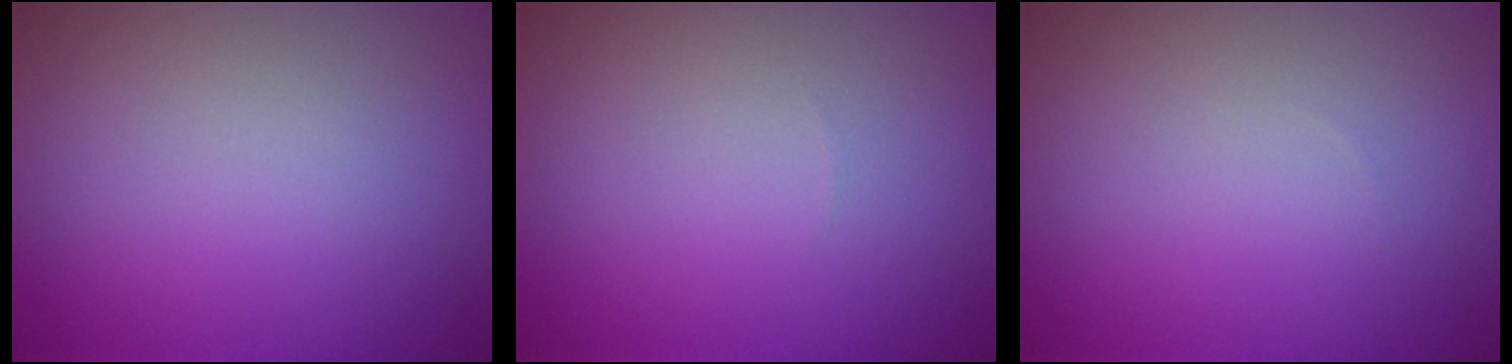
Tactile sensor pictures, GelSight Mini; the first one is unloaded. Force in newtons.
{"total": 0.0}
{"total": 0.0}